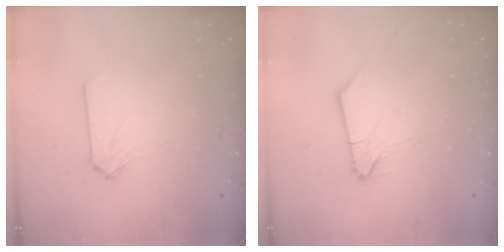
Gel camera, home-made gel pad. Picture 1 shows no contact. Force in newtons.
{"total": 1.1, "press": 1.0, "slide": 0.3}